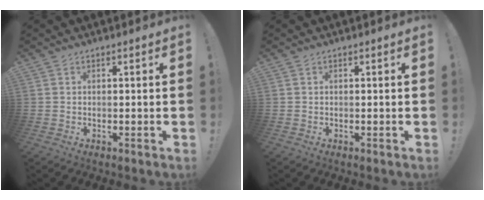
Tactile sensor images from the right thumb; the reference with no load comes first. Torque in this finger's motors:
{"motor_torque": [0.08, -0.01, 0.25, 0.09, 0.06]}